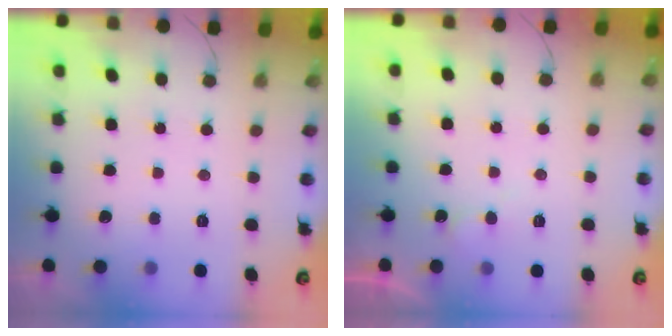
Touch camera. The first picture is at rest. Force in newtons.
{"total": 4.0, "press": 3.9, "slide": 0.4}